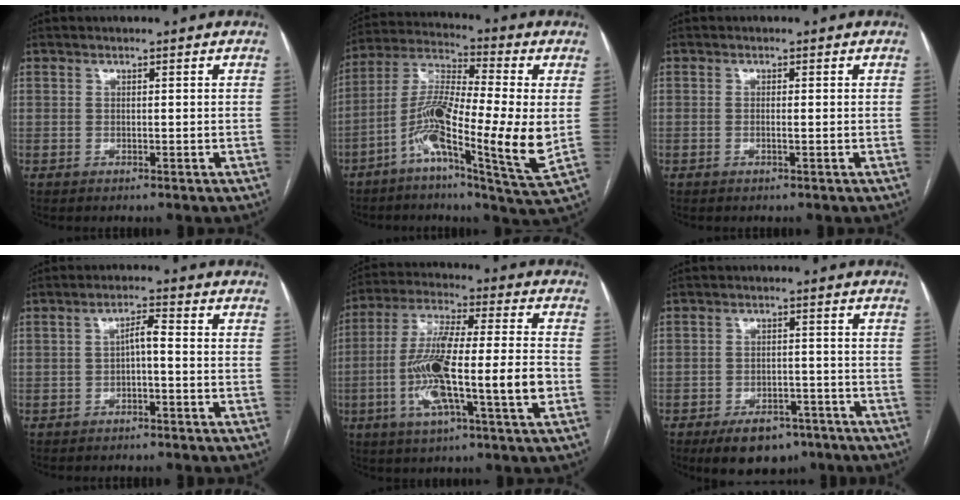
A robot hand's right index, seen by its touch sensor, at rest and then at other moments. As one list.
[{"total": 16.3, "force": [-3.0, 1.6, 15.9], "torque": [-0.308, 0.000, -0.064]}, {"total": 0.8, "force": [-0.2, 0.0, 0.7], "torque": [-0.014, 0.002, -0.001]}, {"total": 2.8, "force": [-0.6, 0.6, 2.7], "torque": [-0.050, 0.013, -0.008]}, {"total": 16.8, "force": [-3.9, 1.5, 16.3], "torque": [-0.310, 0.003, -0.069]}, {"total": 8.4, "force": [-5.9, 4.6, 3.9], "torque": [-0.056, 0.005, -0.084]}]